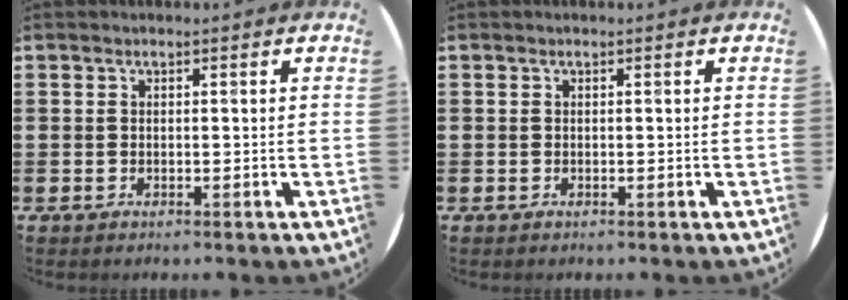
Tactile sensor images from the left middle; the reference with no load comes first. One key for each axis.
{"total": 0.0}